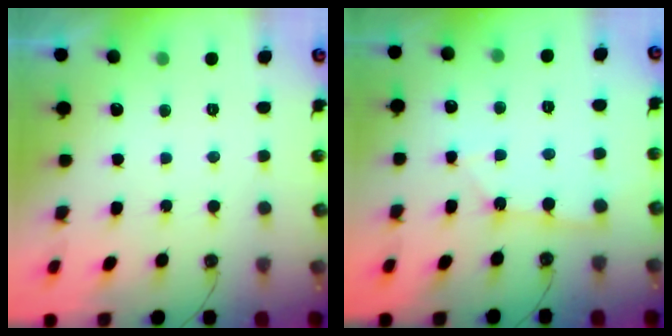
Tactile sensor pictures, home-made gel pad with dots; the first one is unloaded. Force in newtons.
{"total": 3.0, "press": 3.0, "slide": 0.2}